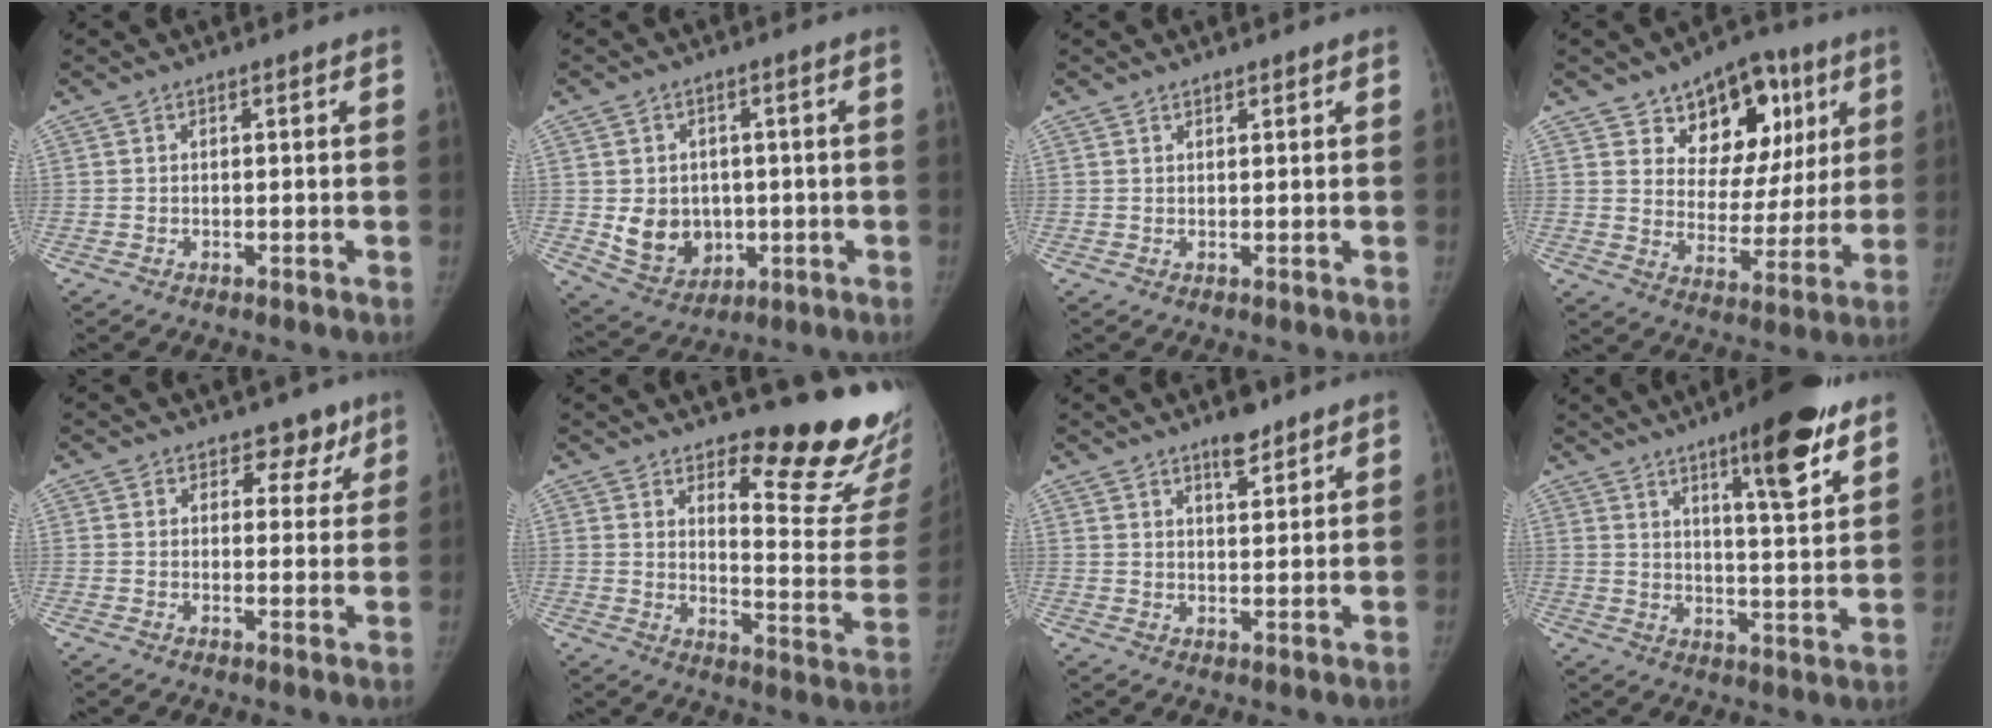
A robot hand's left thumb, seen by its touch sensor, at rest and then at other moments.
{"total": 9.2, "force": [-0.5, 7.8, 5.0], "torque": [-0.048, -0.007, 0.015]}
{"total": 1.1, "force": [1.0, 0.4, 0.2], "torque": [0.003, -0.007, 0.015]}
{"total": 16.5, "force": [8.3, 10.8, 9.4], "torque": [-0.068, -0.031, 0.129]}
{"total": 4.6, "force": [3.1, 3.3, 1.0], "torque": [0.024, -0.013, 0.037]}
{"total": 18.5, "force": [15.5, 4.2, 9.1], "torque": [-0.074, -0.170, 0.194]}
{"total": 5.0, "force": [3.8, 1.8, 2.7], "torque": [-0.027, -0.026, 0.060]}
{"total": 14.7, "force": [9.0, 3.0, 11.3], "torque": [-0.141, -0.048, 0.131]}